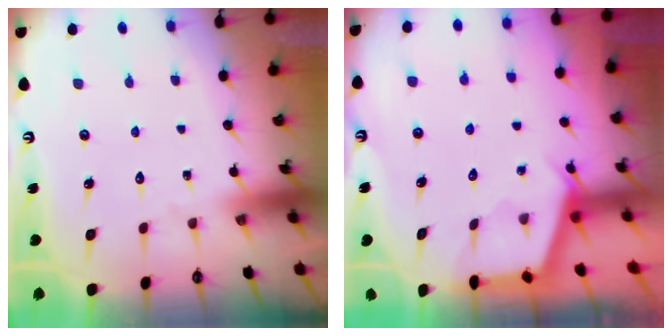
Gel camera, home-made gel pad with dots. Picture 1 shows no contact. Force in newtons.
{"total": 2.9, "press": 2.9, "slide": 0.3}